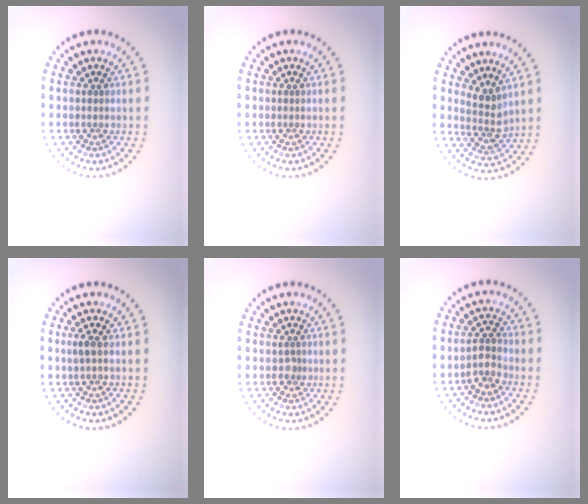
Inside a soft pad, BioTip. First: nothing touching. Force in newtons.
{"total": 0.0}
{"total": 2.5, "press": 2.0, "slide": 1.5}
{"total": 1.0, "press": 1.0, "slide": 0.3}
{"total": 0.8, "press": 0.5, "slide": 0.5}
{"total": 2.0, "press": 1.7, "slide": 1.0}